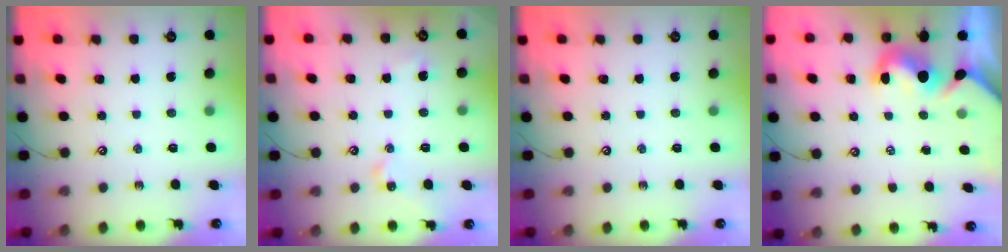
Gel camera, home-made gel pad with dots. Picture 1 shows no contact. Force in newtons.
{"total": 2.8, "press": 2.8, "slide": 0.5}
{"total": 0.0}
{"total": 2.0, "press": 1.8, "slide": 0.9}